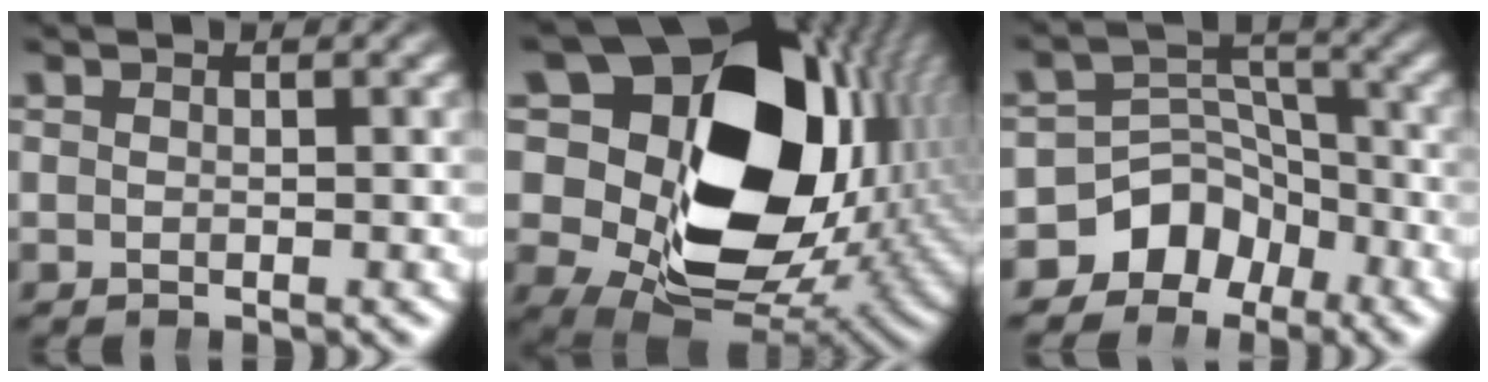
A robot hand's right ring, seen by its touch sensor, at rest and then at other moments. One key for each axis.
{"total": 28.1, "fx": 0.6, "fy": 19.4, "fz": 20.3, "tx": -0.328, "ty": -0.039, "tz": 0.010}
{"total": 9.1, "fx": -3.8, "fy": 7.7, "fz": 3.1, "tx": -0.054, "ty": -0.022, "tz": -0.071}